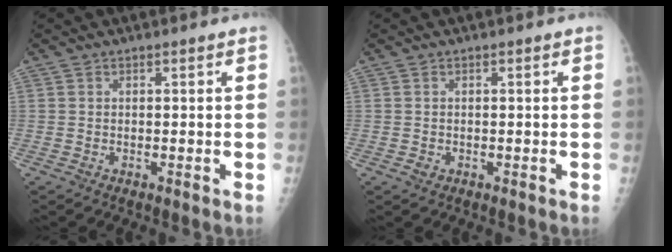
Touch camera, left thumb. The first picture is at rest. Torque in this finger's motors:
{"motor_torque": [-0.02, 0.00, 0.00, 0.00, 0.00]}